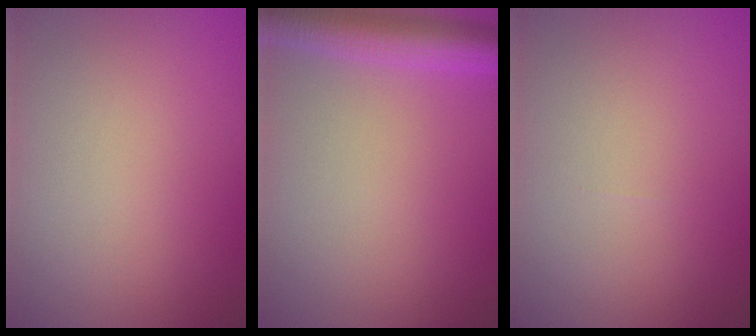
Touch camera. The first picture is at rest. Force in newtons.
{"total": 5.0, "press": 5.0, "slide": 0.2}
{"total": 0.0}